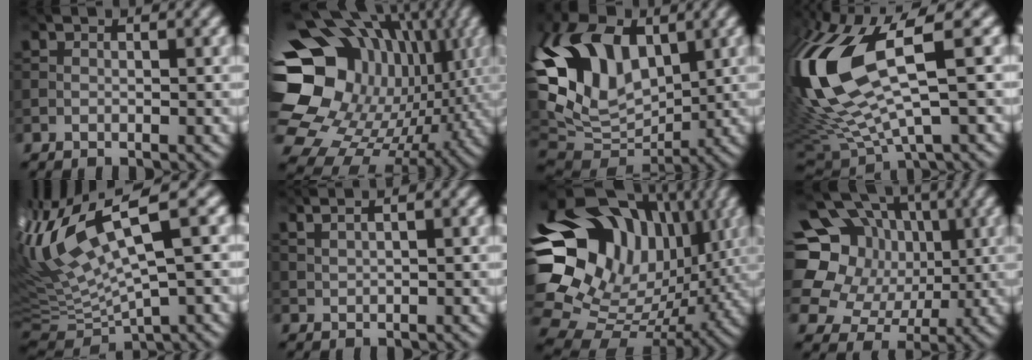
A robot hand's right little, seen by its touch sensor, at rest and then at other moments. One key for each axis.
{"total": 20.4, "fx": 1.7, "fy": 16.6, "fz": 11.7, "tx": -0.234, "ty": -0.016, "tz": 0.043}
{"total": 13.3, "fx": 3.2, "fy": 8.7, "fz": 9.5, "tx": -0.211, "ty": 0.013, "tz": 0.058}
{"total": 14.8, "fx": 2.4, "fy": 5.6, "fz": 13.5, "tx": -0.325, "ty": -0.002, "tz": 0.056}
{"total": 11.8, "fx": 4.6, "fy": 3.8, "fz": 10.2, "tx": -0.231, "ty": 0.018, "tz": 0.100}
{"total": 3.4, "fx": 2.5, "fy": 1.2, "fz": 2.0, "tx": -0.030, "ty": 0.024, "tz": 0.020}
{"total": 17.9, "fx": 4.8, "fy": 13.2, "fz": 11.1, "tx": -0.207, "ty": 0.018, "tz": 0.092}
{"total": 15.8, "fx": 2.4, "fy": 14.0, "fz": 6.8, "tx": -0.179, "ty": 0.033, "tz": 0.031}